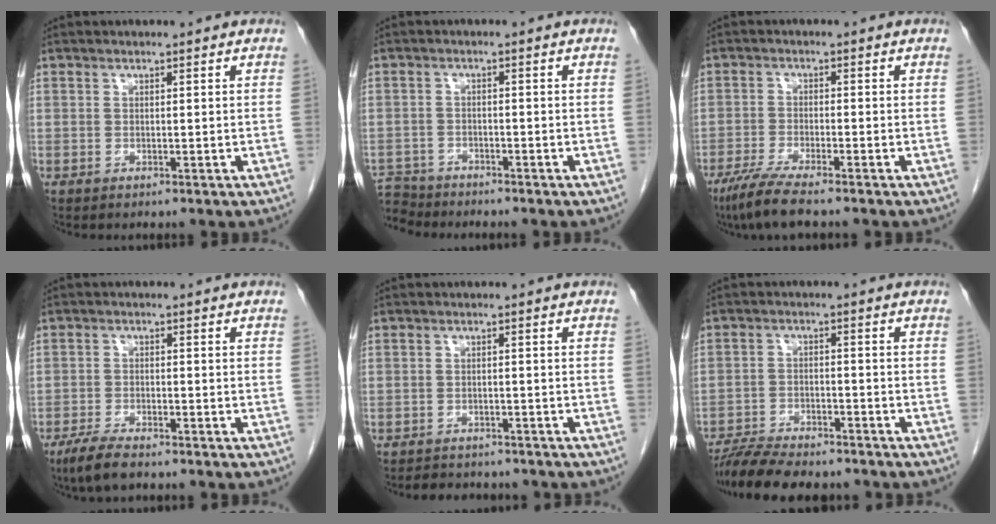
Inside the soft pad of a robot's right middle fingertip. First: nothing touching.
{"total": 5.6, "force": [-5.4, 1.5, -0.3], "torque": [0.006, -0.002, -0.102]}
{"total": 6.0, "force": [-4.7, -0.1, 3.8], "torque": [-0.077, -0.021, -0.088]}
{"total": 4.8, "force": [-3.8, 0.8, 2.8], "torque": [-0.065, -0.011, -0.071]}
{"total": 6.7, "force": [-6.0, 2.3, 1.8], "torque": [-0.030, 0.000, -0.076]}
{"total": 10.7, "force": [-9.6, 1.8, 4.5], "torque": [-0.077, -0.014, -0.152]}